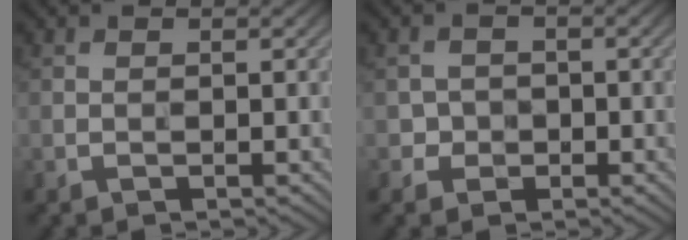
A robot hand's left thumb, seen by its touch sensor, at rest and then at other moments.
{"total": 1.9, "force": [-0.5, 1.8, 0.3], "torque": [0.004, 0.002, -0.014]}